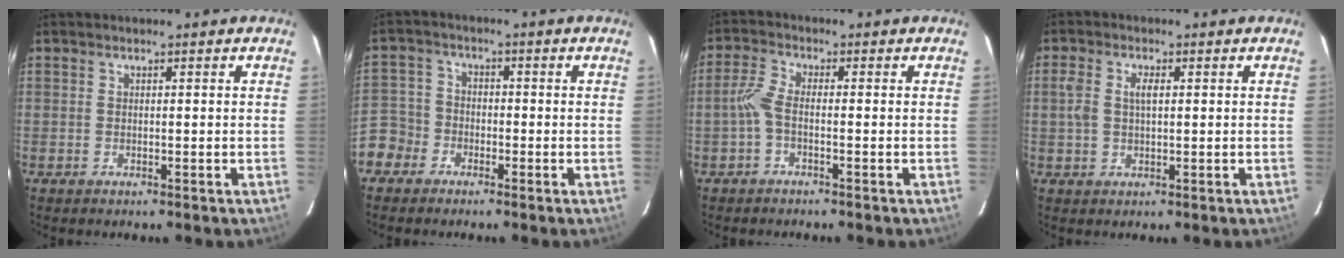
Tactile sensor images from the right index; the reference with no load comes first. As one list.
[{"total": 6.2, "force": [-3.8, 4.9, 0.6], "torque": [-0.017, 0.023, -0.084]}, {"total": 3.0, "force": [-1.3, 0.8, 2.6], "torque": [-0.068, 0.007, -0.029]}, {"total": 3.9, "force": [0.6, 2.1, 3.2], "torque": [-0.065, 0.008, 0.011]}]